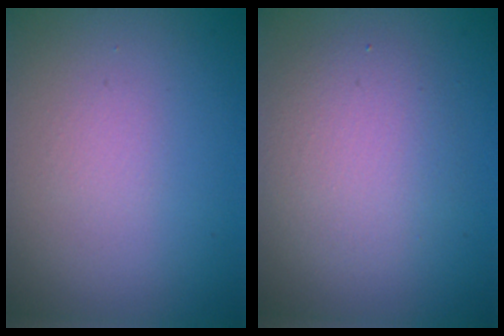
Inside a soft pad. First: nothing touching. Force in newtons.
{"total": 3.5, "press": 3.5, "slide": 0.2}